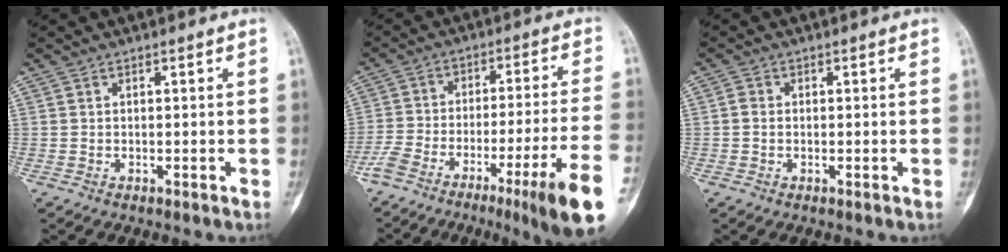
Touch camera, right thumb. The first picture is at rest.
{"total": 18.8, "force": [-10.4, 1.5, 15.6], "torque": [-0.237, 0.042, -0.167]}
{"total": 1.4, "force": [-0.1, 1.2, 0.7], "torque": [-0.010, 0.003, -0.003]}